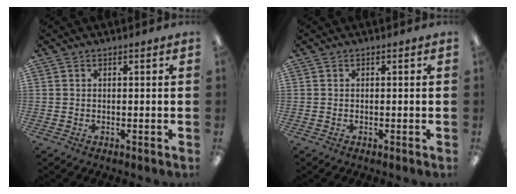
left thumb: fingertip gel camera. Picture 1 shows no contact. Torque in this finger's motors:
{"motor_torque": [0.00, 0.00, 0.08, -0.06, 0.00]}